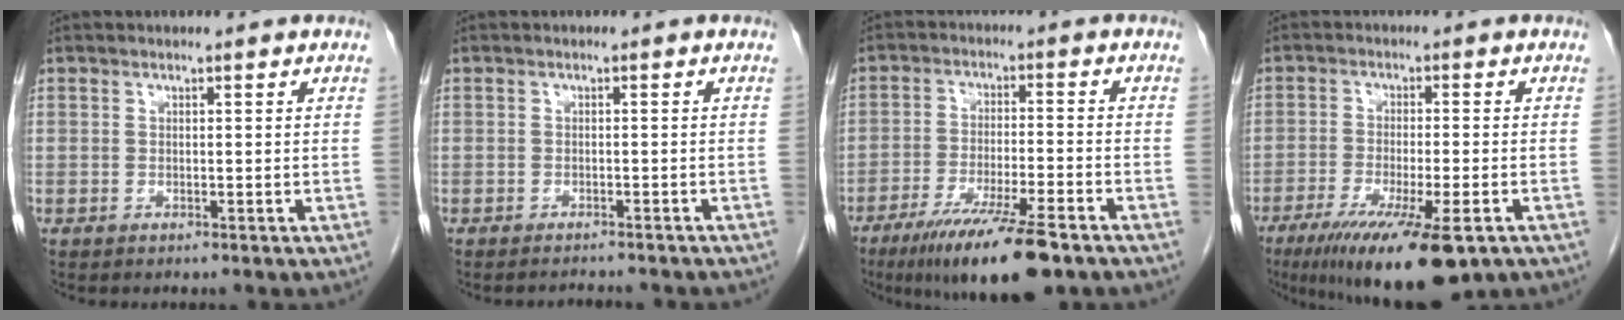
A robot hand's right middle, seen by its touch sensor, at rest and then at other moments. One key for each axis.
{"total": 4.2, "fx": -3.8, "fy": 0.7, "fz": 1.4, "tx": -0.016, "ty": -0.004, "tz": -0.045}
{"total": 12.9, "fx": -8.7, "fy": 1.4, "fz": 9.4, "tx": -0.159, "ty": -0.032, "tz": -0.144}
{"total": 14.7, "fx": -9.3, "fy": 2.3, "fz": 11.1, "tx": -0.169, "ty": -0.036, "tz": -0.144}